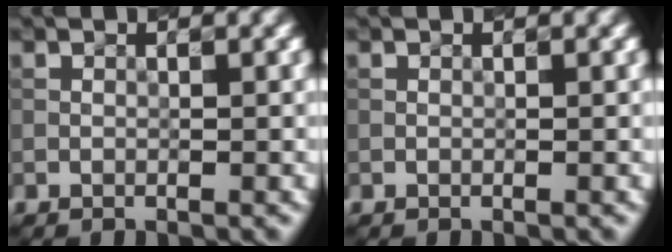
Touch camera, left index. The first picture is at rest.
{"total": 0.0}